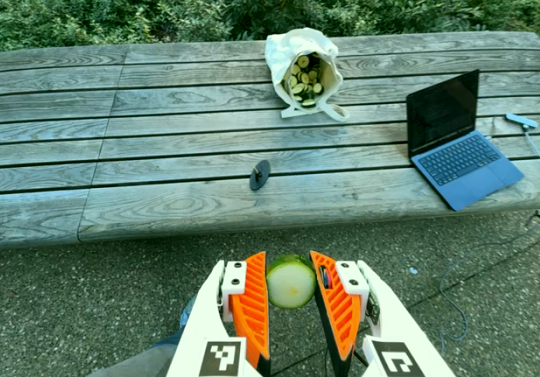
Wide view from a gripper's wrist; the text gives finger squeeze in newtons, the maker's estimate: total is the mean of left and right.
{"total": 10.8, "left": 11.0, "right": 10.7}